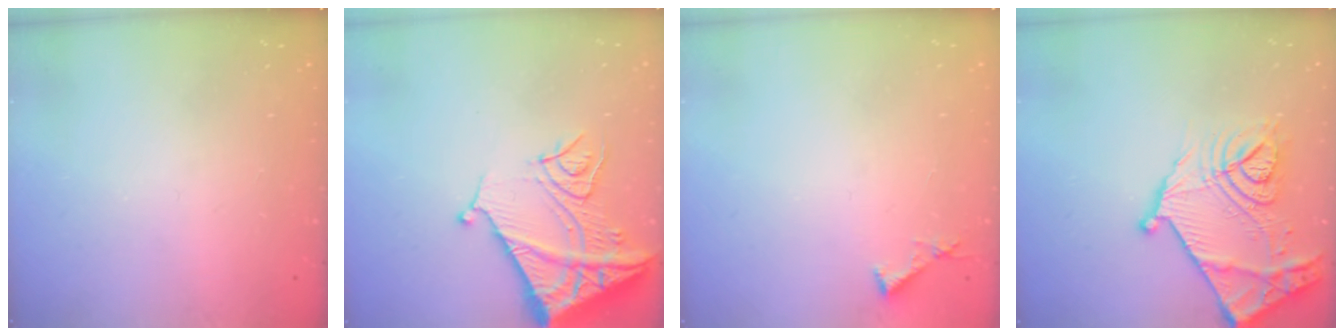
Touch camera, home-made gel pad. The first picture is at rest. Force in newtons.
{"total": 13.8, "press": 13.7, "slide": 1.4}
{"total": 3.6, "press": 3.6, "slide": 0.3}
{"total": 21.8, "press": 21.8, "slide": 1.1}